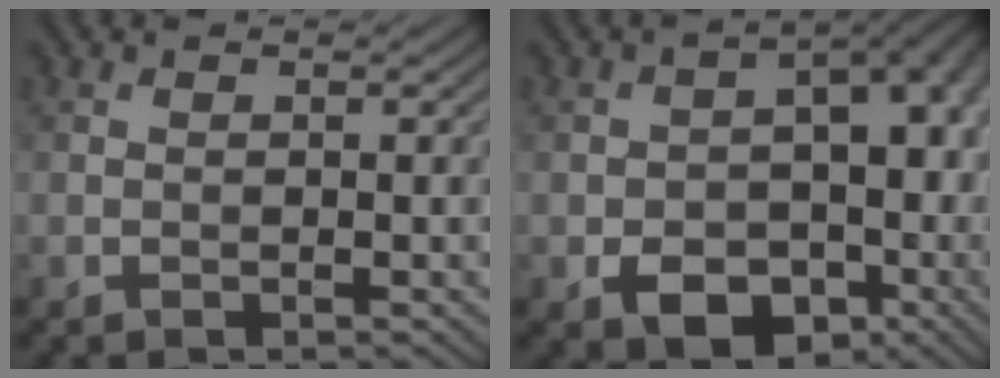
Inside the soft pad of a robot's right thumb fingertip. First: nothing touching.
{"total": 12.9, "force": [-3.5, 9.1, 8.5], "torque": [-0.101, -0.031, -0.047]}